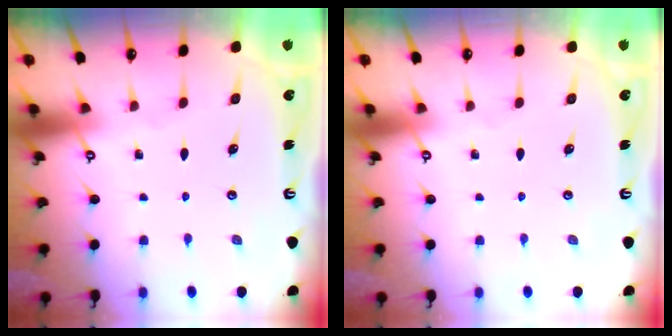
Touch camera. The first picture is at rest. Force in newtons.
{"total": 0.0}